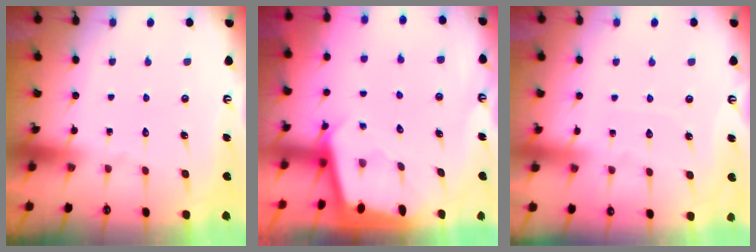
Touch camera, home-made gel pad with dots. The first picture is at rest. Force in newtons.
{"total": 1.9, "press": 1.9, "slide": 0.1}
{"total": 2.4, "press": 2.4, "slide": 0.3}